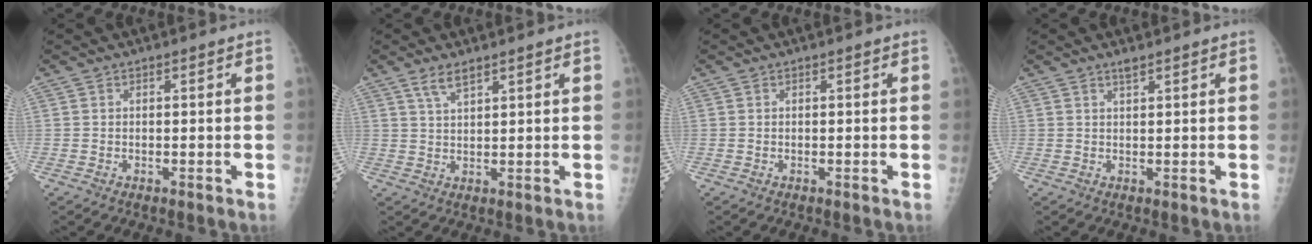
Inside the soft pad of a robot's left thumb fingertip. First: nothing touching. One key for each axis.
{"total": 3.4, "fx": 2.4, "fy": 1.0, "fz": 2.2, "tx": -0.040, "ty": -0.007, "tz": 0.050}
{"total": 0.0}
{"total": 1.4, "fx": 1.1, "fy": 0.2, "fz": 0.8, "tx": -0.014, "ty": -0.006, "tz": 0.021}